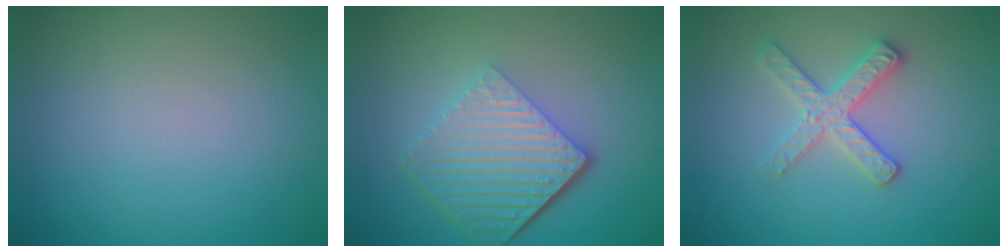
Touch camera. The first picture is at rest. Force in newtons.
{"total": 6.5, "press": 4.3, "slide": 4.9}
{"total": 2.7, "press": 2.6, "slide": 0.9}